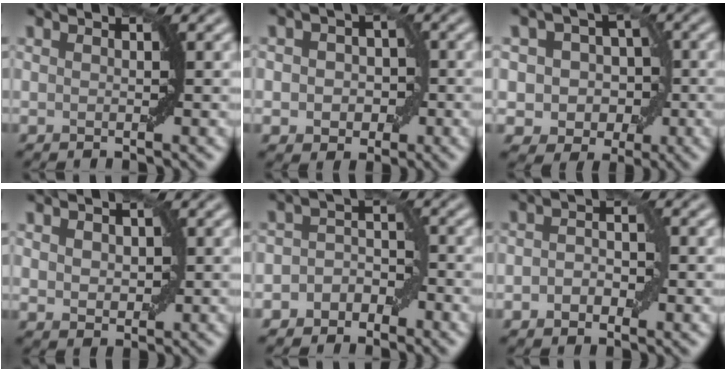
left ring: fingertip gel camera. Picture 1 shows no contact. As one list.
[{"total": 4.0, "force": [-0.3, 3.3, 2.3], "torque": [-0.013, 0.006, -0.016]}, {"total": 5.9, "force": [0.1, 5.2, 2.8], "torque": [-0.017, 0.017, -0.019]}, {"total": 2.1, "force": [0.5, 1.5, 1.4], "torque": [-0.023, 0.000, 0.012]}, {"total": 2.8, "force": [-1.6, 2.1, 0.9], "torque": [0.013, 0.012, -0.039]}, {"total": 2.7, "force": [-0.7, 1.7, 2.0], "torque": [-0.035, 0.003, -0.014]}]